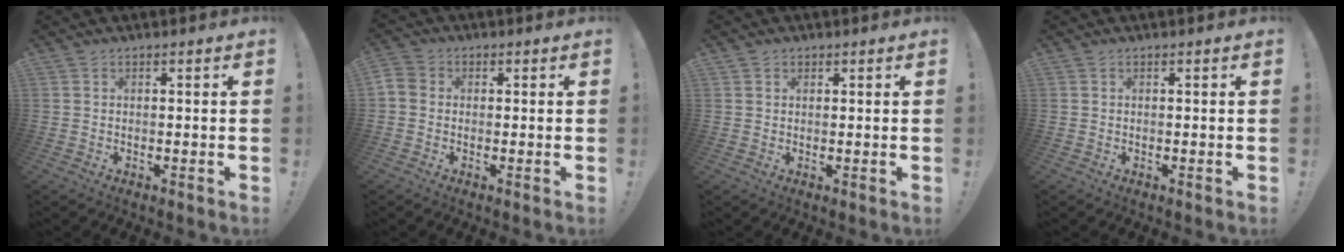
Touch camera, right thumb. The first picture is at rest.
{"total": 3.4, "force": [-0.7, 2.8, 1.8], "torque": [-0.045, 0.014, -0.012]}
{"total": 1.1, "force": [0.7, 0.9, 0.2], "torque": [-0.001, 0.000, 0.012]}
{"total": 0.0}